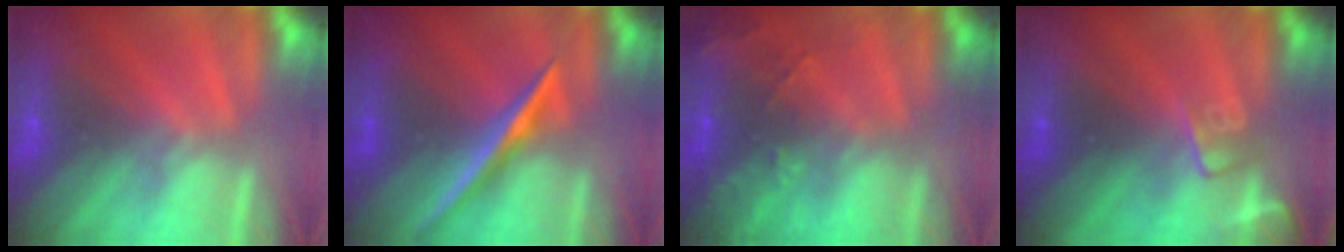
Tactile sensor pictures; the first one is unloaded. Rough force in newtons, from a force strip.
{"total": 2.1}
{"total": 8.3}
{"total": 2.5}